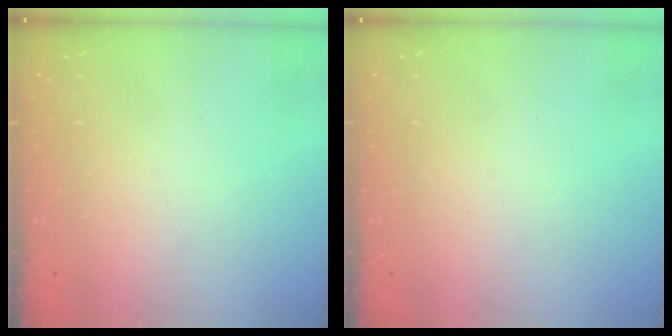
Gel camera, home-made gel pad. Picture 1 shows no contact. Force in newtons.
{"total": 0.0}